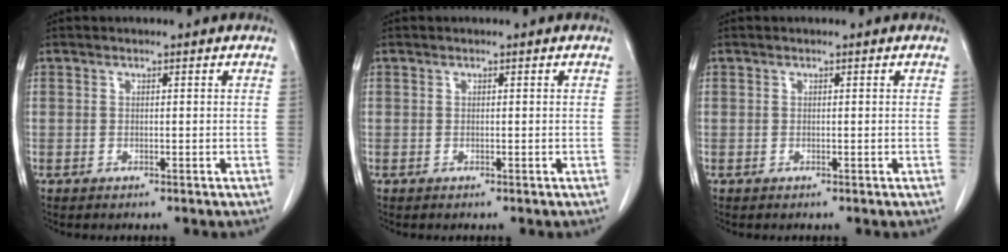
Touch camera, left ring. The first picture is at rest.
{"total": 0.0}
{"total": 0.0}